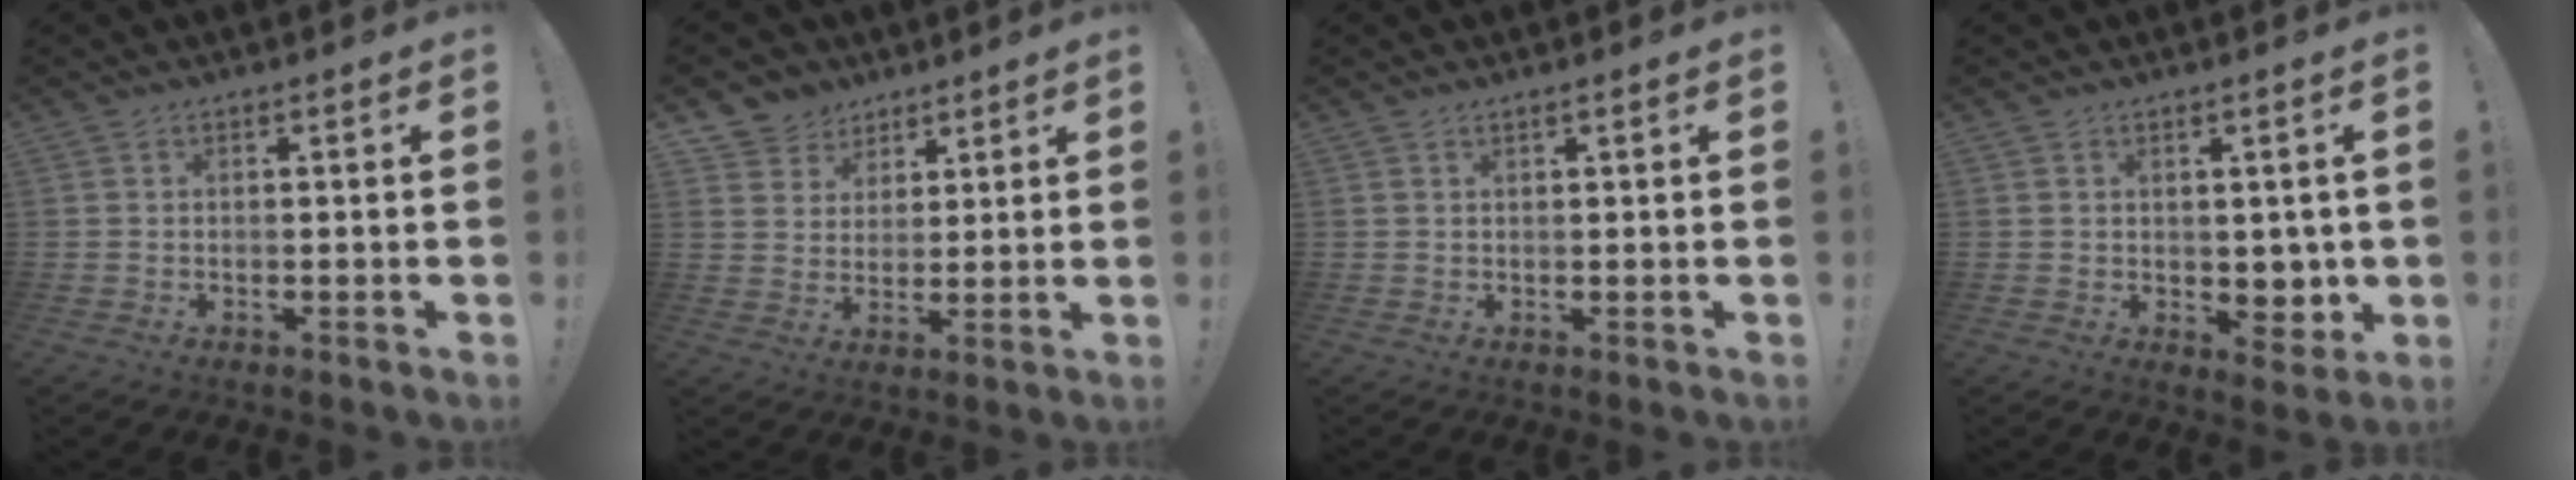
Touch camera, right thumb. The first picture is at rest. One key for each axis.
{"total": 7.1, "fx": 4.0, "fy": 5.9, "fz": 0.3, "tx": -0.005, "ty": -0.033, "tz": 0.082}
{"total": 0.9, "fx": 0.7, "fy": -0.1, "fz": 0.6, "tx": -0.018, "ty": 0.002, "tz": 0.012}
{"total": 5.8, "fx": 1.3, "fy": 5.0, "fz": 2.6, "tx": -0.007, "ty": -0.017, "tz": 0.028}